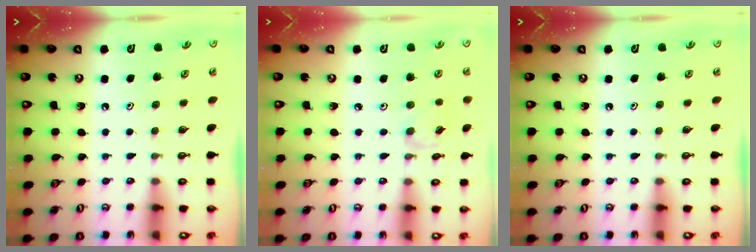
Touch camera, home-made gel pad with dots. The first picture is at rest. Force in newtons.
{"total": 2.5, "press": 2.5, "slide": 0.3}
{"total": 0.0}